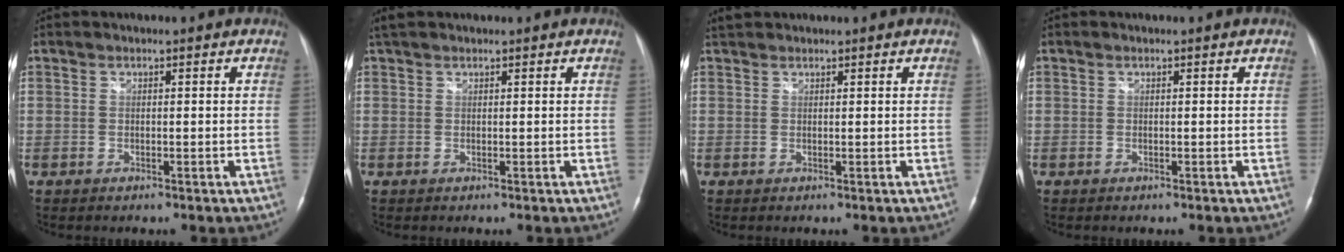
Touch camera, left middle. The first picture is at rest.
{"total": 2.2, "force": [1.9, 0.9, 0.8], "torque": [-0.019, 0.021, 0.034]}
{"total": 1.6, "force": [1.5, 0.6, 0.1], "torque": [-0.007, 0.015, 0.028]}
{"total": 0.0}